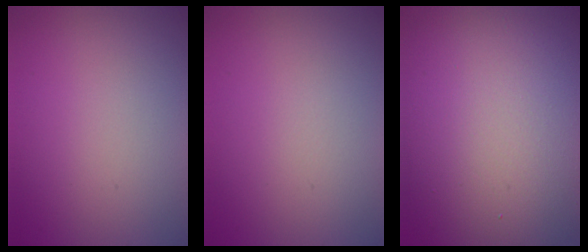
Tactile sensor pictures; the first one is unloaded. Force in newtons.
{"total": 0.0}
{"total": 18.2, "press": 18.2, "slide": 1.2}